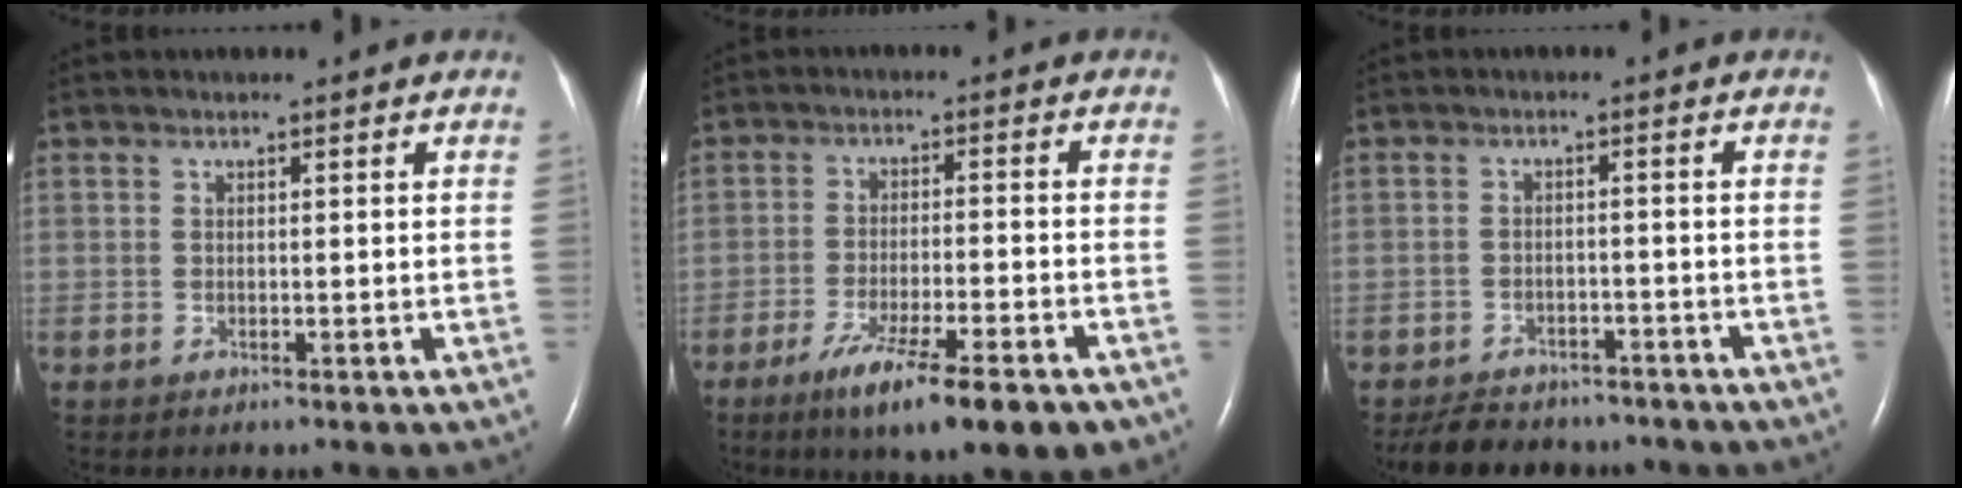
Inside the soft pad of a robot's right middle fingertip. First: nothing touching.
{"total": 12.8, "force": [-8.4, 2.0, 9.5], "torque": [-0.136, -0.024, -0.125]}
{"total": 9.5, "force": [-8.4, 3.7, 2.5], "torque": [-0.048, -0.001, -0.112]}